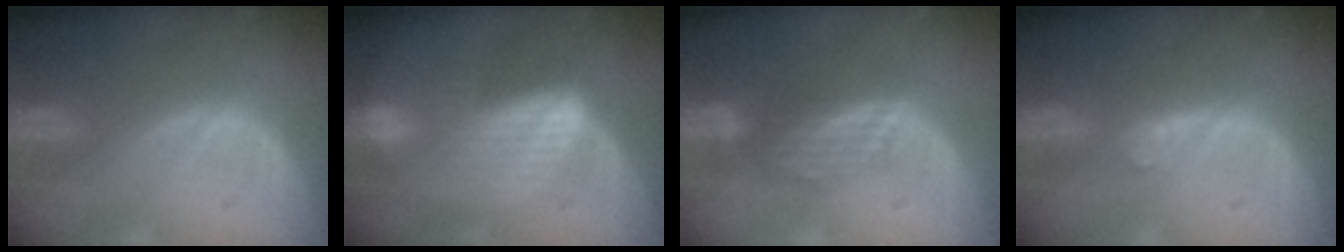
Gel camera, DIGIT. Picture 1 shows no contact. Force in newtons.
{"total": 7.0, "press": 5.9, "slide": 3.8}
{"total": 3.6, "press": 3.2, "slide": 1.7}
{"total": 2.4, "press": 2.0, "slide": 1.3}